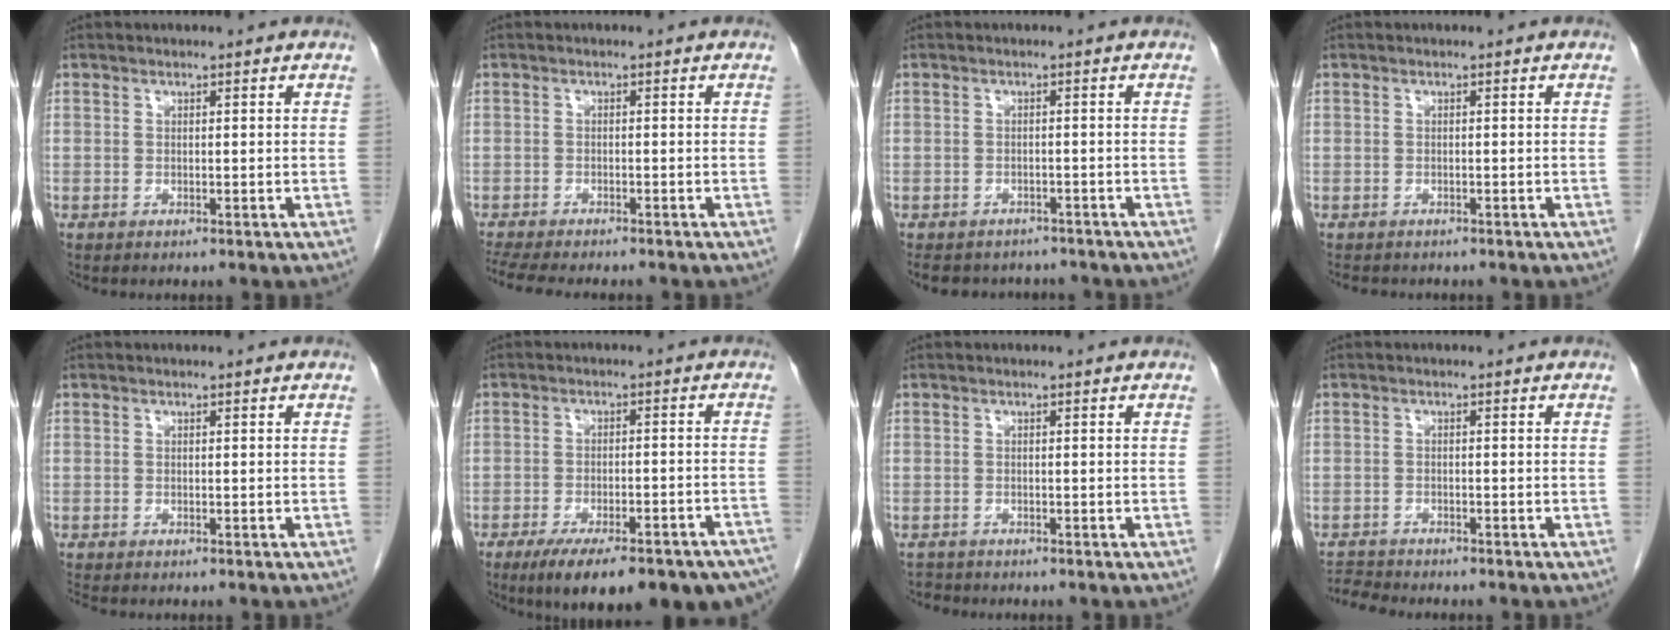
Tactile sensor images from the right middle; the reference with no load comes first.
{"total": 9.4, "force": [-8.1, 1.8, 4.4], "torque": [-0.072, -0.009, -0.122]}
{"total": 8.7, "force": [-7.7, 3.7, 1.7], "torque": [-0.027, 0.004, -0.092]}
{"total": 3.6, "force": [-3.0, 1.6, 1.1], "torque": [-0.019, -0.005, -0.039]}
{"total": 0.7, "force": [-0.7, 0.1, 0.1], "torque": [-0.008, -0.003, -0.015]}
{"total": 20.4, "force": [-15.8, 5.5, 11.7], "torque": [-0.127, -0.003, -0.203]}
{"total": 1.2, "force": [-1.1, 0.3, -0.3], "torque": [0.001, -0.004, -0.020]}
{"total": 3.2, "force": [-3.2, -0.1, -0.2], "torque": [0.003, -0.015, -0.057]}